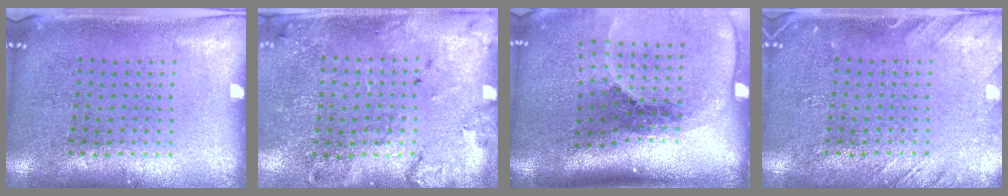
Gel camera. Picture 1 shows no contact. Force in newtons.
{"total": 2.1, "press": 1.5, "slide": 1.5}
{"total": 2.7, "press": 1.9, "slide": 2.0}
{"total": 1.8, "press": 1.8, "slide": 0.1}